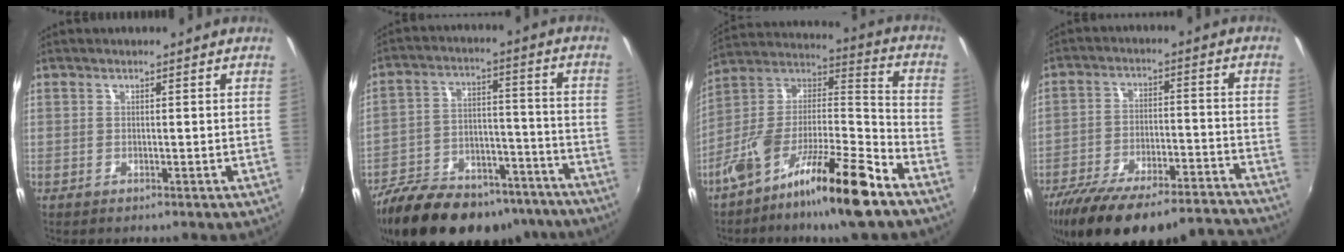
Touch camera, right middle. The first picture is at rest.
{"total": 27.1, "force": [-21.1, 11.3, 12.7], "torque": [-0.246, 0.006, -0.296]}
{"total": 18.5, "force": [-12.0, 2.9, 13.8], "torque": [-0.237, 0.003, -0.218]}
{"total": 26.9, "force": [-23.5, 5.7, 11.8], "torque": [-0.213, -0.027, -0.335]}